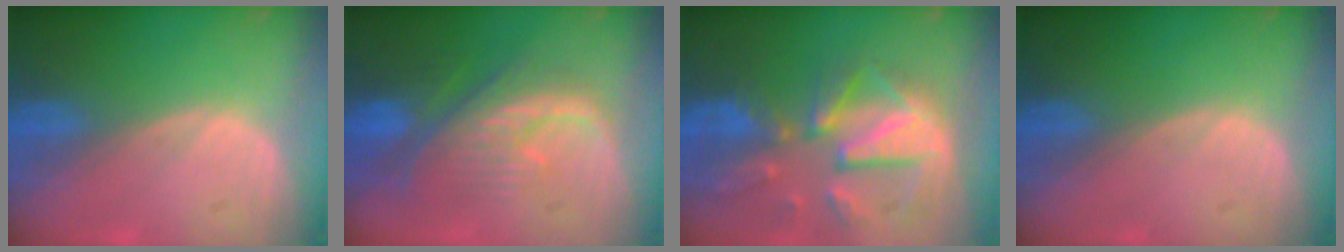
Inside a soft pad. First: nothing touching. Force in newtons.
{"total": 10.2, "press": 8.9, "slide": 5.0}
{"total": 12.1, "press": 10.5, "slide": 6.0}
{"total": 0.0}